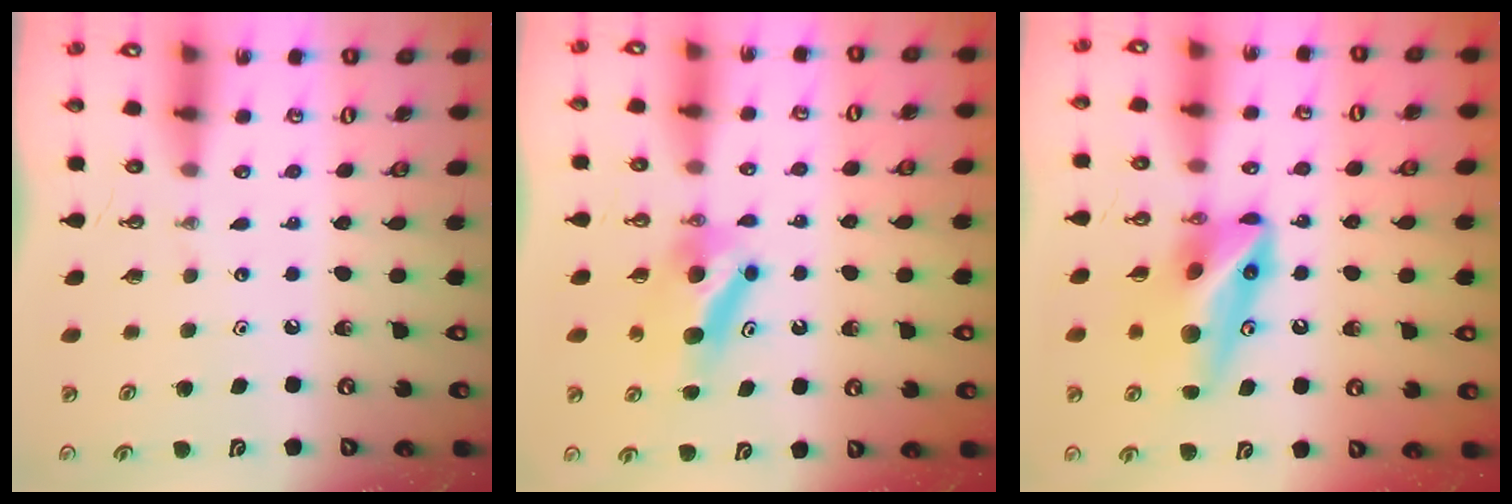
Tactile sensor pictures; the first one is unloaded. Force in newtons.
{"total": 7.1, "press": 6.2, "slide": 3.5}
{"total": 12.2, "press": 12.0, "slide": 2.1}